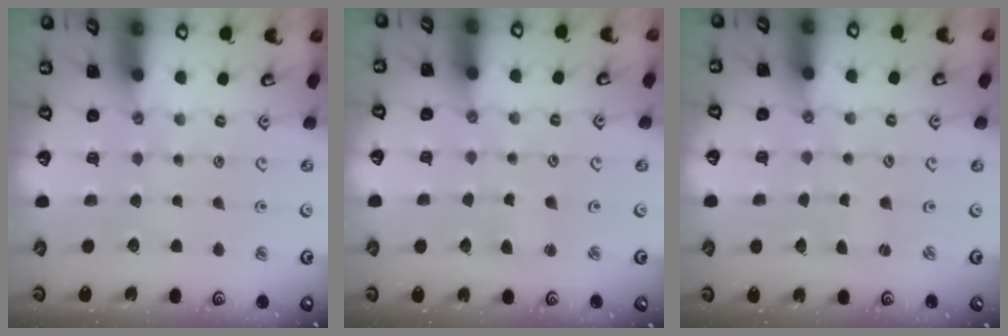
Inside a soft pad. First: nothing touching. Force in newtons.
{"total": 2.8, "press": 2.8, "slide": 0.3}
{"total": 0.0}